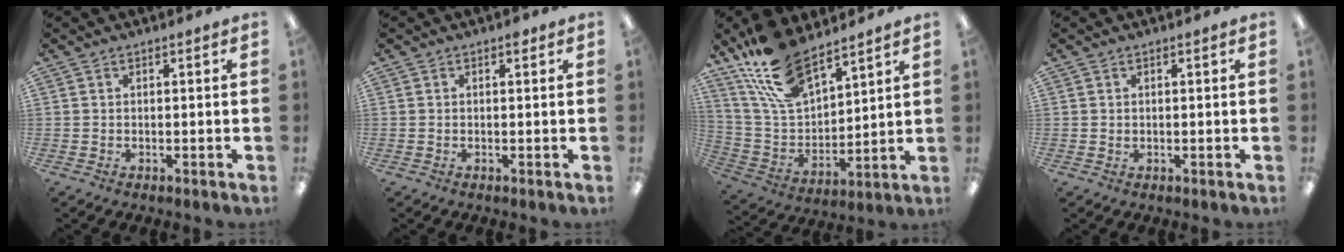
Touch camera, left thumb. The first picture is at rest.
{"total": 1.2, "force": [0.8, 0.5, 0.8], "torque": [-0.002, -0.003, 0.009]}
{"total": 17.4, "force": [13.2, 7.3, 8.6], "torque": [-0.185, -0.068, 0.244]}
{"total": 0.5, "force": [0.4, 0.3, 0.2], "torque": [-0.006, 0.002, 0.006]}